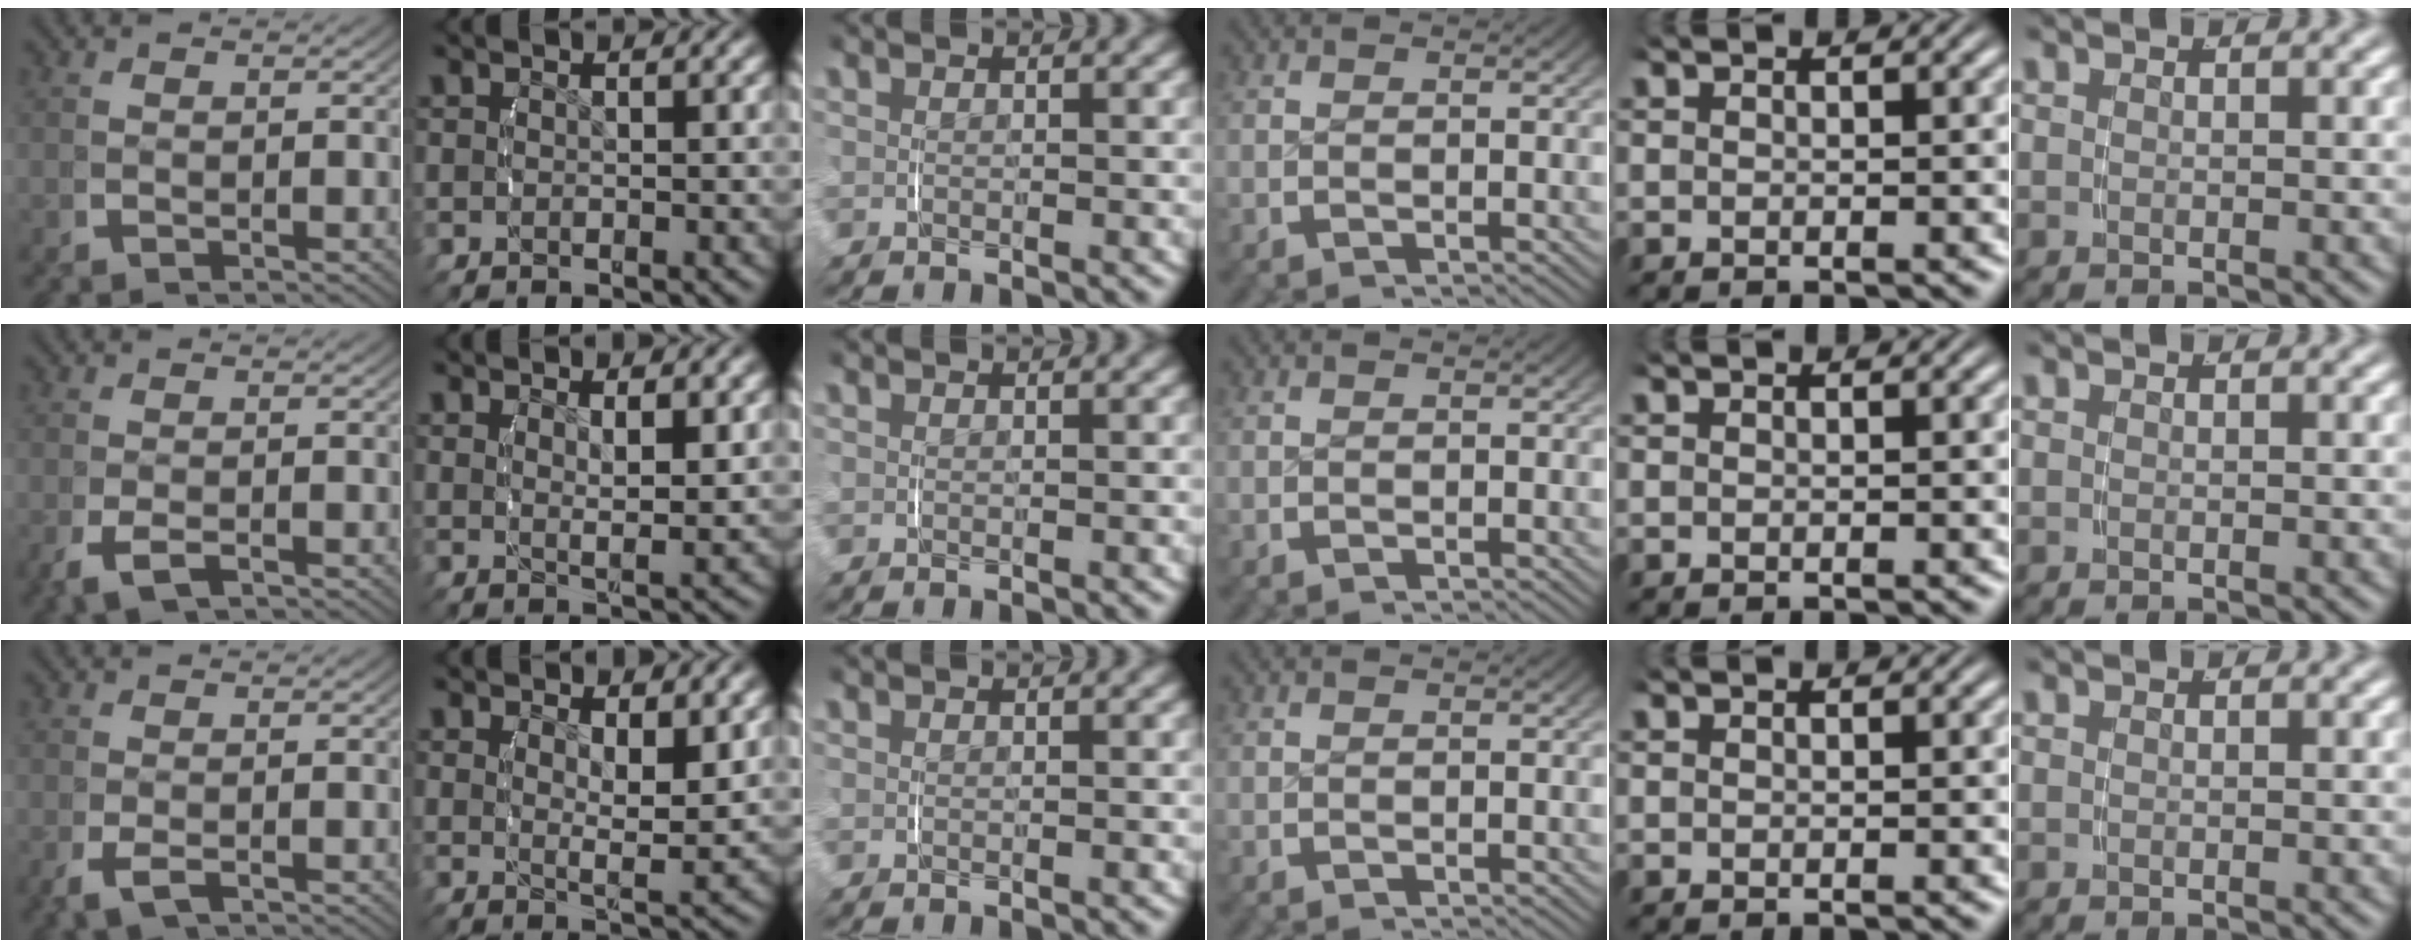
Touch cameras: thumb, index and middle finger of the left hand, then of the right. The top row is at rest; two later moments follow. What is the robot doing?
{"motion": "lift_and_place", "object": "toothpaste"}